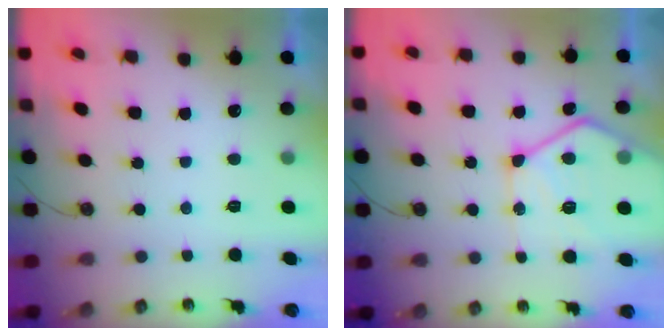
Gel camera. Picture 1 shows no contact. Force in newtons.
{"total": 17.8, "press": 17.6, "slide": 2.2}